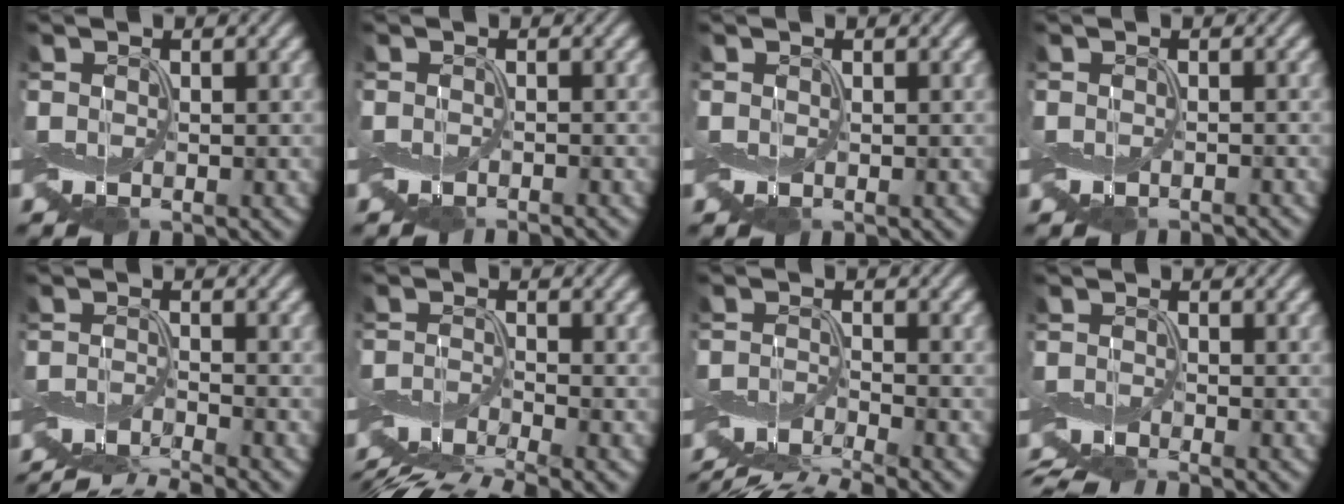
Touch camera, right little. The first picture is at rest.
{"total": 1.4, "force": [-1.3, 0.0, 0.6], "torque": [-0.003, -0.007, -0.024]}
{"total": 0.0}
{"total": 0.8, "force": [-0.8, 0.1, 0.4], "torque": [-0.003, -0.006, -0.013]}
{"total": 4.9, "force": [-4.7, 0.1, 1.5], "torque": [-0.016, -0.010, -0.096]}
{"total": 6.1, "force": [-5.7, 0.5, 2.3], "torque": [-0.035, -0.012, -0.113]}
{"total": 5.5, "force": [-5.1, 0.2, 1.8], "torque": [-0.020, -0.009, -0.104]}
{"total": 3.3, "force": [-2.8, 0.4, 1.7], "torque": [-0.031, -0.012, -0.061]}